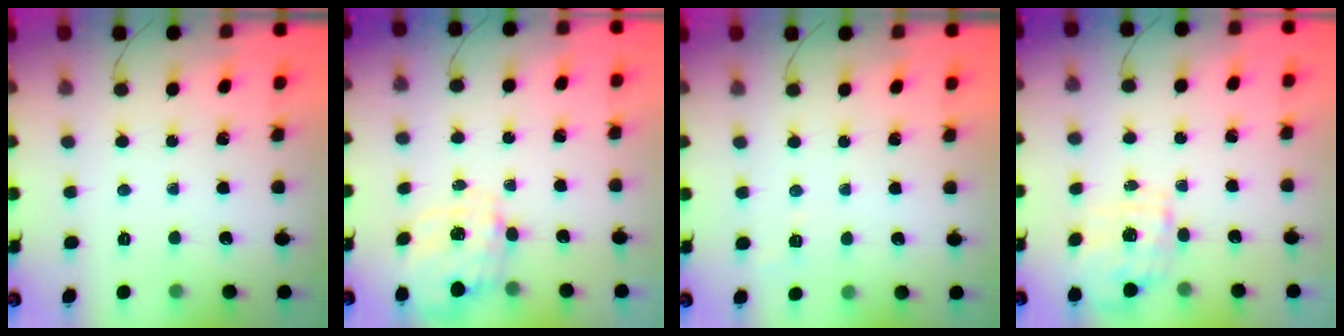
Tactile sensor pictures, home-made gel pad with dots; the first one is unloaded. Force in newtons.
{"total": 2.5, "press": 2.3, "slide": 1.0}
{"total": 2.7, "press": 2.2, "slide": 1.5}
{"total": 1.7, "press": 1.6, "slide": 0.5}